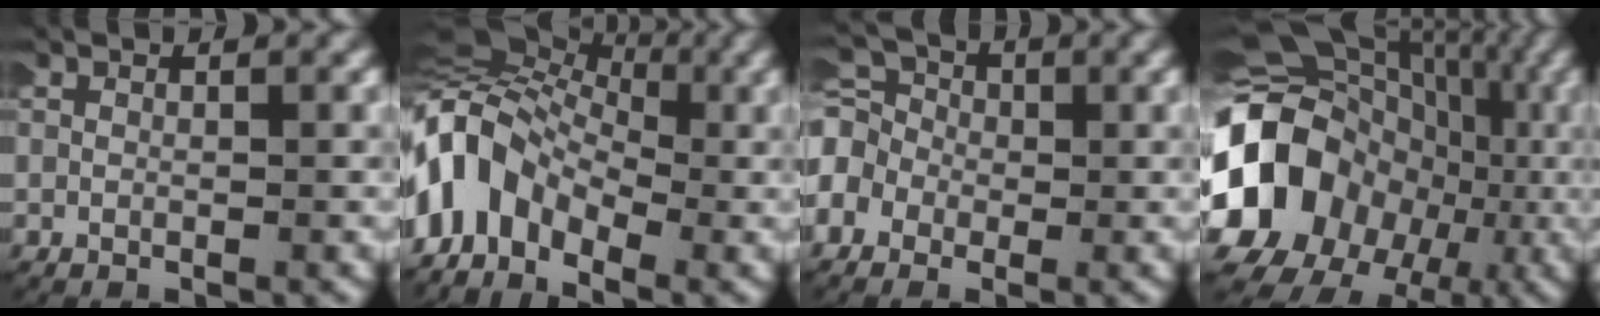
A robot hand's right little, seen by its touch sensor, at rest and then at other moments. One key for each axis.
{"total": 11.6, "fx": -0.7, "fy": 9.9, "fz": 6.1, "tx": -0.165, "ty": -0.021, "tz": -0.017}
{"total": 7.2, "fx": 0.1, "fy": 6.6, "fz": 3.0, "tx": -0.077, "ty": 0.000, "tz": -0.015}
{"total": 19.8, "fx": -2.5, "fy": 15.7, "fz": 11.8, "tx": -0.231, "ty": -0.025, "tz": -0.046}